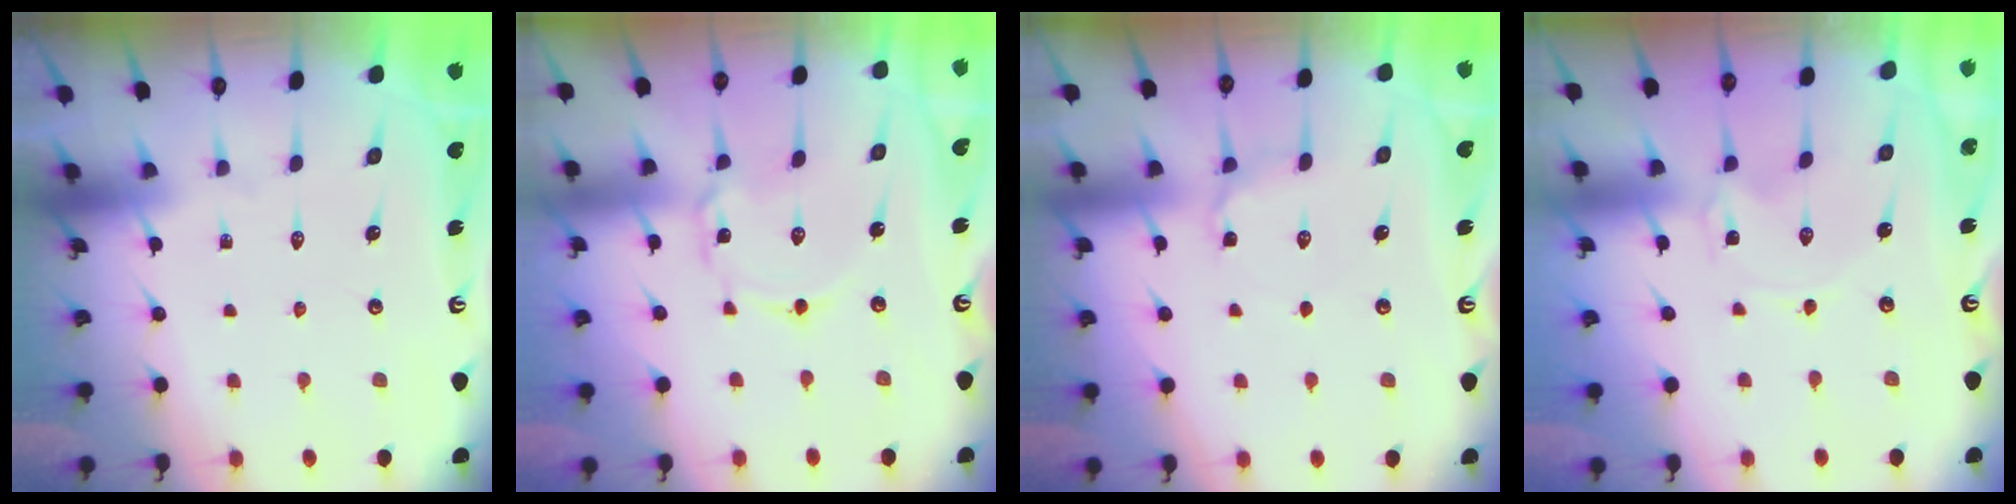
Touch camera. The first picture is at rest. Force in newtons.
{"total": 2.2, "press": 2.2, "slide": 0.3}
{"total": 4.6, "press": 4.5, "slide": 0.6}
{"total": 0.0}